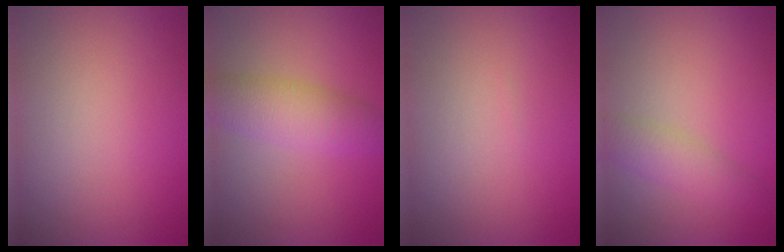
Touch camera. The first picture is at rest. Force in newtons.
{"total": 4.5, "press": 4.5, "slide": 0.1}
{"total": 0.0}
{"total": 2.8, "press": 2.8, "slide": 0.2}